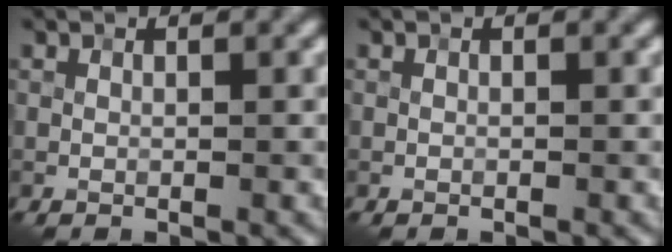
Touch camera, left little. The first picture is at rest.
{"total": 0.0}